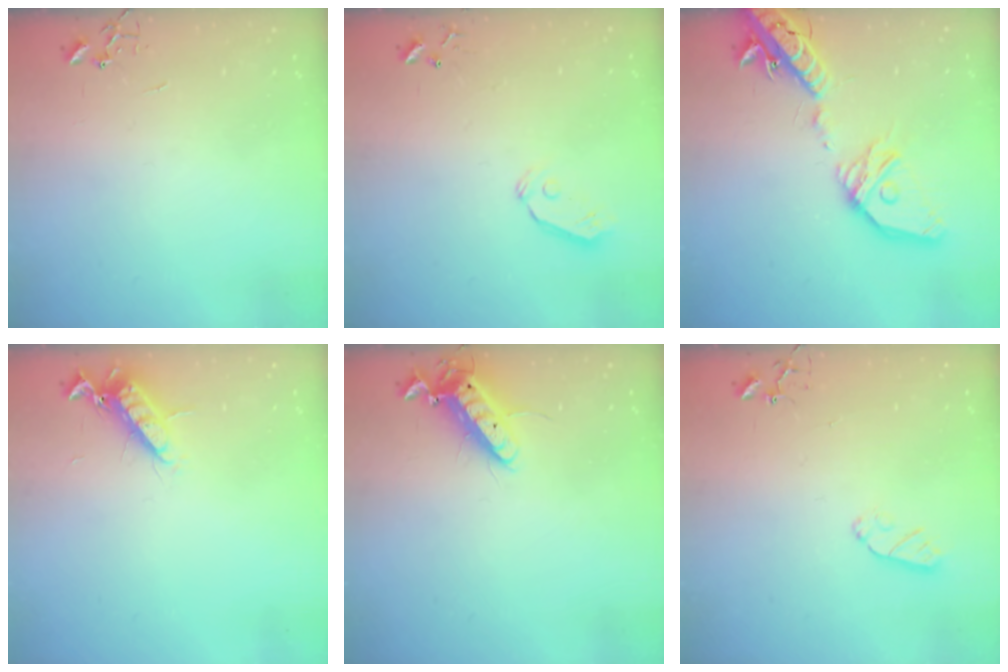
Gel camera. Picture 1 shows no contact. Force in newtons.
{"total": 4.4, "press": 4.3, "slide": 0.5}
{"total": 23.1, "press": 22.8, "slide": 3.6}
{"total": 11.1, "press": 11.1, "slide": 1.3}
{"total": 11.9, "press": 11.7, "slide": 2.2}
{"total": 6.2, "press": 6.2, "slide": 0.0}